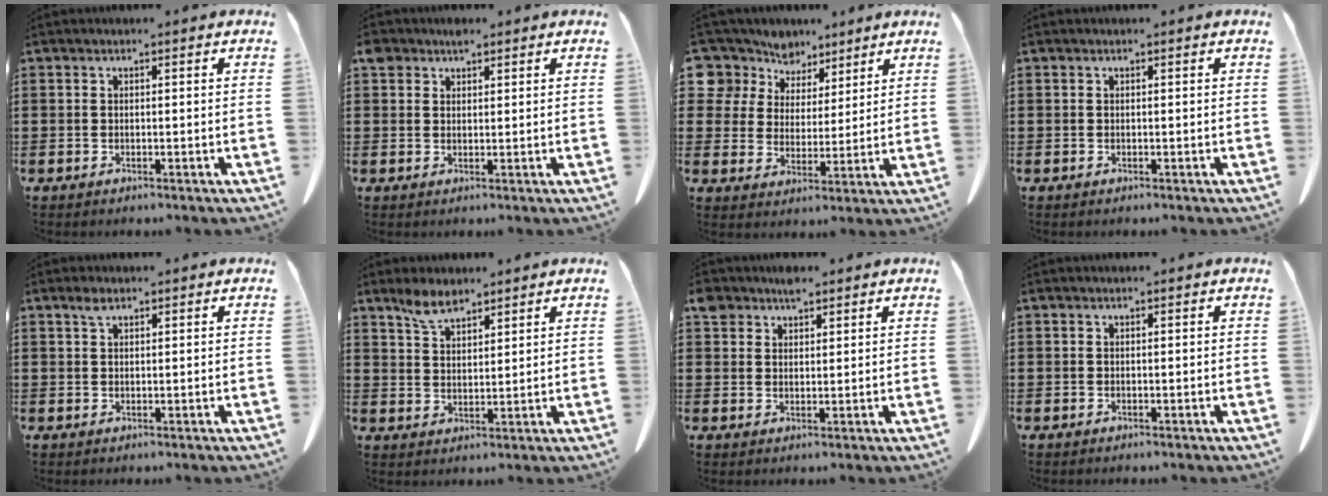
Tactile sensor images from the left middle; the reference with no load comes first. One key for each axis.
{"total": 2.4, "fx": 1.9, "fy": 1.2, "fz": 0.8, "tx": -0.022, "ty": 0.003, "tz": 0.038}
{"total": 7.7, "fx": 5.9, "fy": 4.9, "fz": 0.1, "tx": -0.044, "ty": -0.029, "tz": 0.110}
{"total": 0.0}
{"total": 1.7, "fx": 1.1, "fy": 0.7, "fz": 1.2, "tx": -0.027, "ty": 0.000, "tz": 0.021}
{"total": 4.7, "fx": 3.7, "fy": 1.9, "fz": 2.2, "tx": -0.054, "ty": 0.000, "tz": 0.069}
{"total": 3.4, "fx": 2.7, "fy": 1.7, "fz": 1.1, "tx": -0.022, "ty": 0.002, "tz": 0.052}
{"total": 0.0}